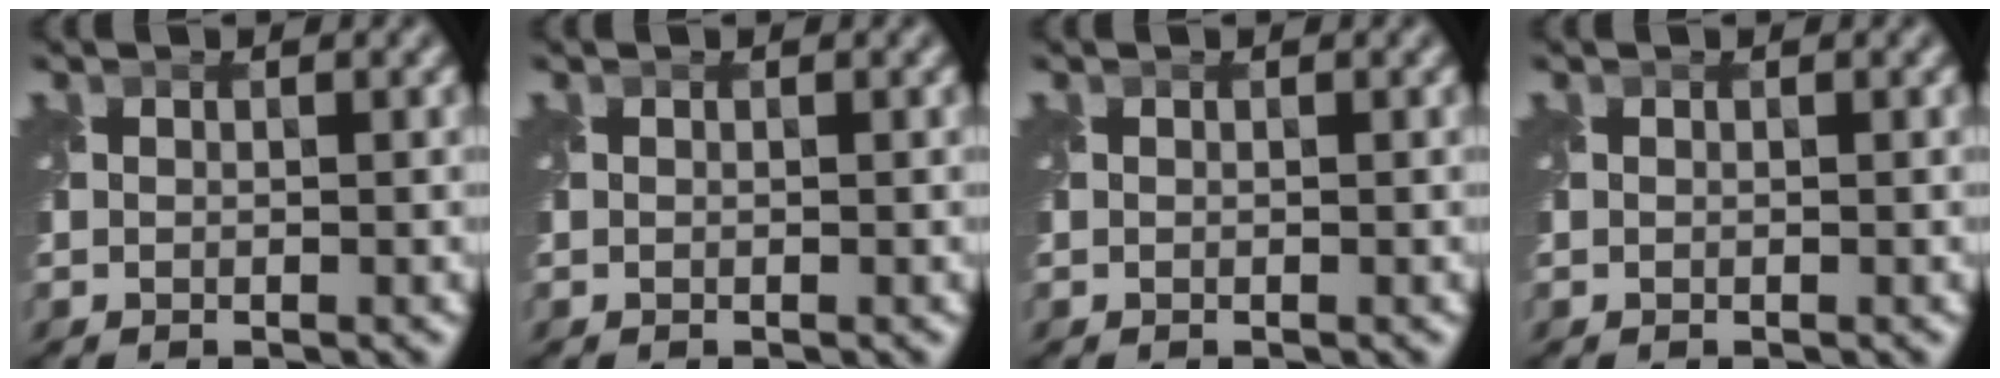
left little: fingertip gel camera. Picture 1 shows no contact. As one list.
[{"total": 0.0}, {"total": 0.0}, {"total": 0.0}]